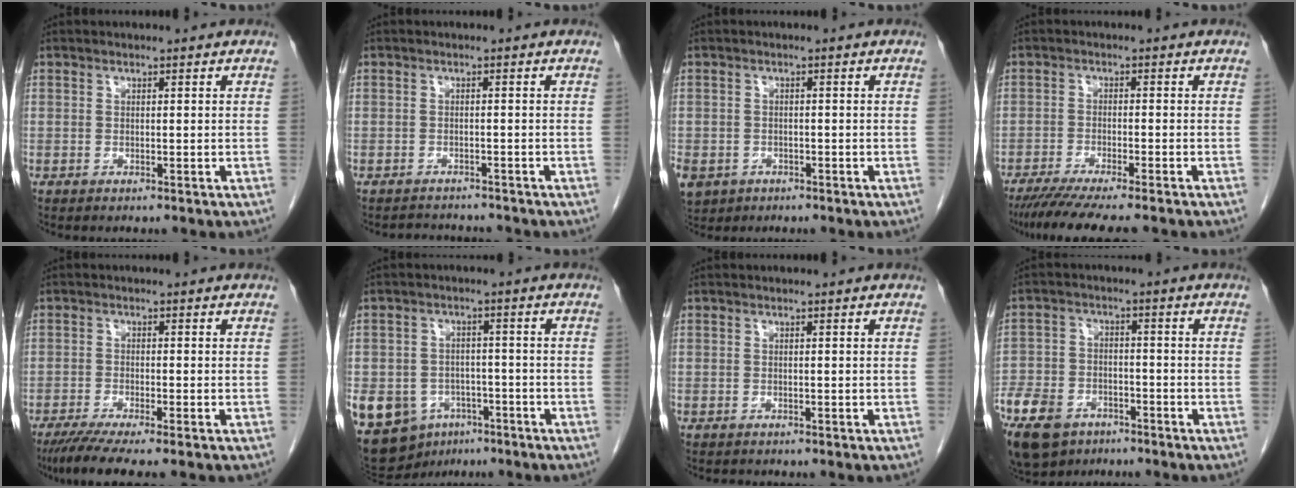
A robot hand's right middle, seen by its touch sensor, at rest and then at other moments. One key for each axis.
{"total": 3.5, "fx": -3.4, "fy": 0.6, "fz": 0.1, "tx": -0.001, "ty": -0.008, "tz": -0.050}
{"total": 9.1, "fx": -4.2, "fy": 7.4, "fz": 3.2, "tx": -0.095, "ty": -0.005, "tz": -0.059}
{"total": 9.6, "fx": -8.0, "fy": 0.1, "fz": 5.2, "tx": -0.071, "ty": -0.025, "tz": -0.125}
{"total": 6.5, "fx": -5.1, "fy": -0.1, "fz": 4.0, "tx": -0.067, "ty": -0.018, "tz": -0.085}
{"total": 17.1, "fx": -7.8, "fy": 13.3, "fz": 7.3, "tx": -0.190, "ty": 0.006, "tz": -0.105}
{"total": 0.6, "fx": -0.6, "fy": 0.2, "fz": 0.0, "tx": -0.007, "ty": 0.000, "tz": -0.010}
{"total": 15.3, "fx": -9.9, "fy": 9.1, "fz": 7.3, "tx": -0.191, "ty": -0.015, "tz": -0.162}